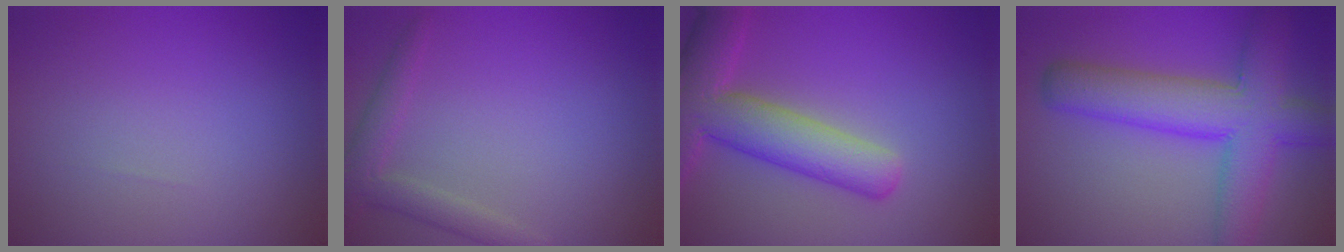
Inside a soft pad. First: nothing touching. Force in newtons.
{"total": 2.5, "press": 2.5, "slide": 0.2}
{"total": 7.3, "press": 7.2, "slide": 0.5}
{"total": 8.0, "press": 8.0, "slide": 0.4}